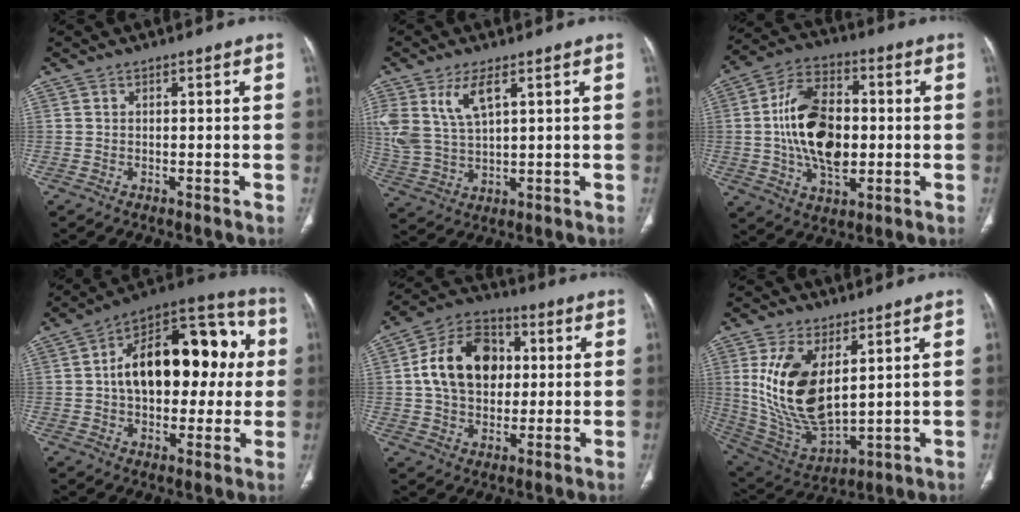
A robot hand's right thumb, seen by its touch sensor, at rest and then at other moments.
{"total": 9.7, "force": [4.5, 4.4, 7.5], "torque": [-0.166, -0.014, 0.100]}
{"total": 17.2, "force": [-0.2, 10.4, 13.7], "torque": [-0.229, 0.015, -0.004]}
{"total": 24.1, "force": [2.6, 14.1, 19.3], "torque": [-0.249, 0.040, 0.033]}
{"total": 16.1, "force": [2.2, 11.8, 10.7], "torque": [-0.154, 0.016, 0.031]}
{"total": 17.1, "force": [4.9, 8.8, 13.9], "torque": [-0.260, -0.024, 0.118]}